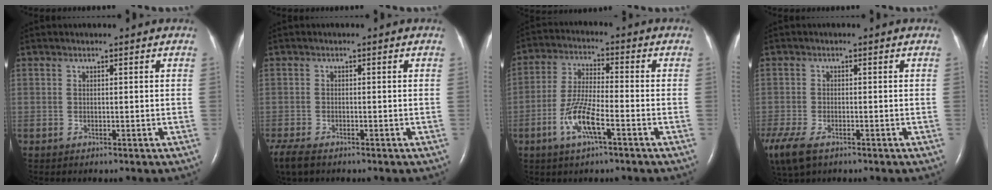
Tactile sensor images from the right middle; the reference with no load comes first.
{"total": 5.4, "force": [-4.1, 1.9, 2.9], "torque": [-0.064, -0.015, -0.071]}
{"total": 8.0, "force": [-3.6, 1.4, 7.0], "torque": [-0.151, -0.003, -0.069]}
{"total": 12.9, "force": [-7.8, 6.8, 7.8], "torque": [-0.221, -0.028, -0.124]}